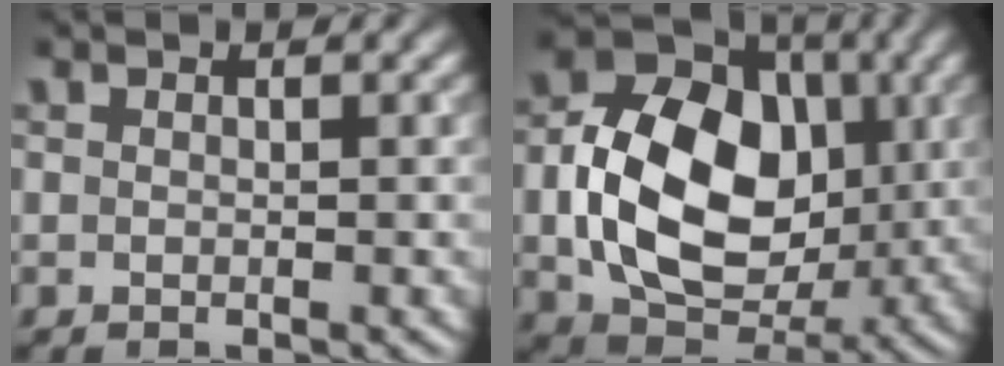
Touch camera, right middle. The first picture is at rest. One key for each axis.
{"total": 12.6, "fx": -0.7, "fy": 9.3, "fz": 8.5, "tx": -0.158, "ty": -0.006, "tz": -0.010}